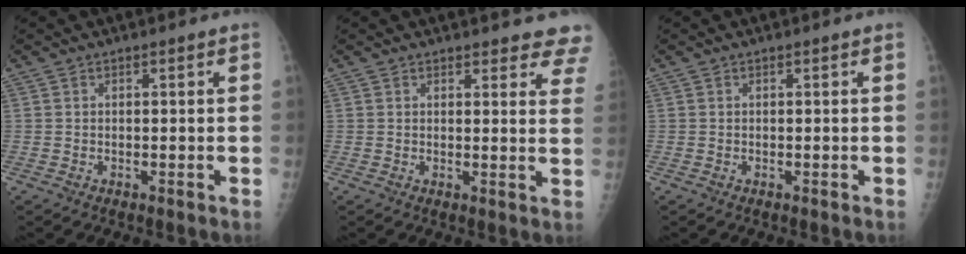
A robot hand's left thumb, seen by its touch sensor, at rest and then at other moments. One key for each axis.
{"total": 10.0, "fx": 9.1, "fy": 2.6, "fz": 3.1, "tx": 0.011, "ty": -0.038, "tz": 0.080}
{"total": 0.0}